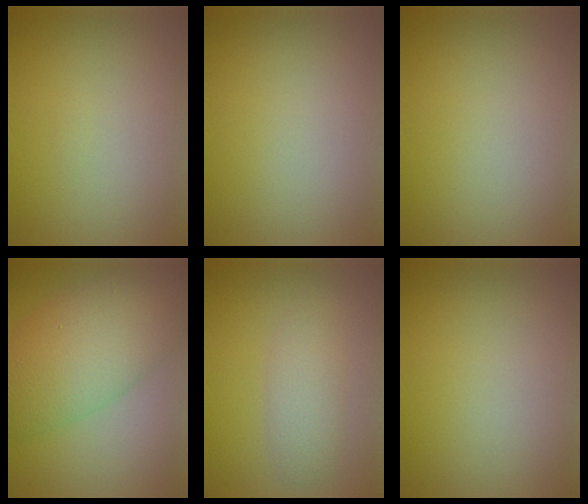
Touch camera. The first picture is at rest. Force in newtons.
{"total": 0.0}
{"total": 0.0}
{"total": 8.0, "press": 8.0, "slide": 0.2}
{"total": 2.6, "press": 2.6, "slide": 0.2}
{"total": 0.0}